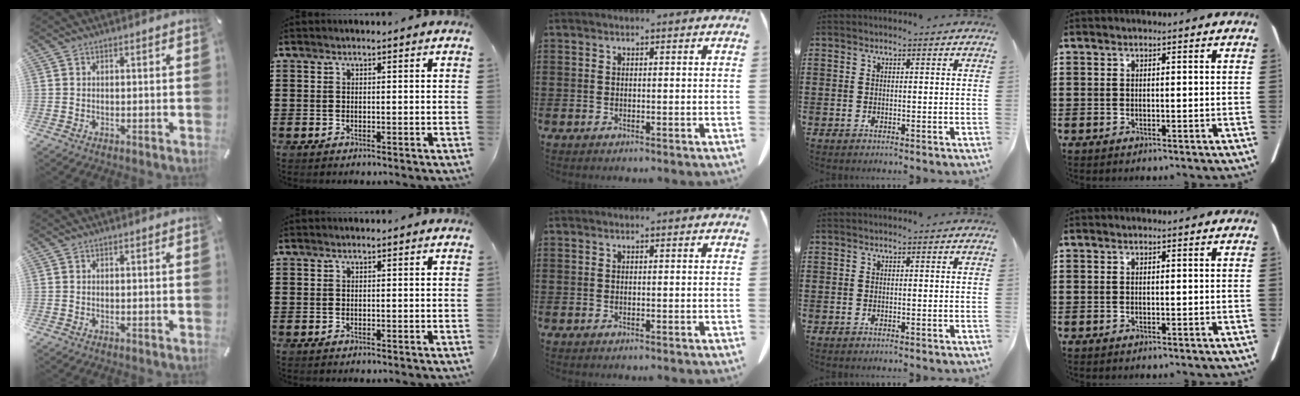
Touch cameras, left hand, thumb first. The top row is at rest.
{}